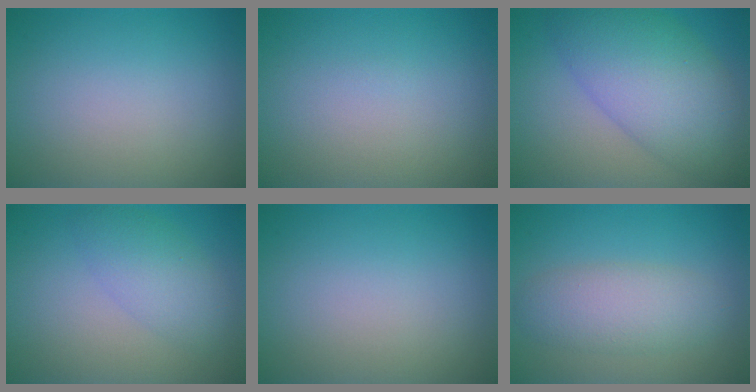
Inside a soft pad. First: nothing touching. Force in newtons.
{"total": 0.0}
{"total": 8.8, "press": 8.8, "slide": 0.2}
{"total": 3.5, "press": 3.4, "slide": 0.1}
{"total": 0.0}
{"total": 4.1, "press": 4.0, "slide": 0.2}